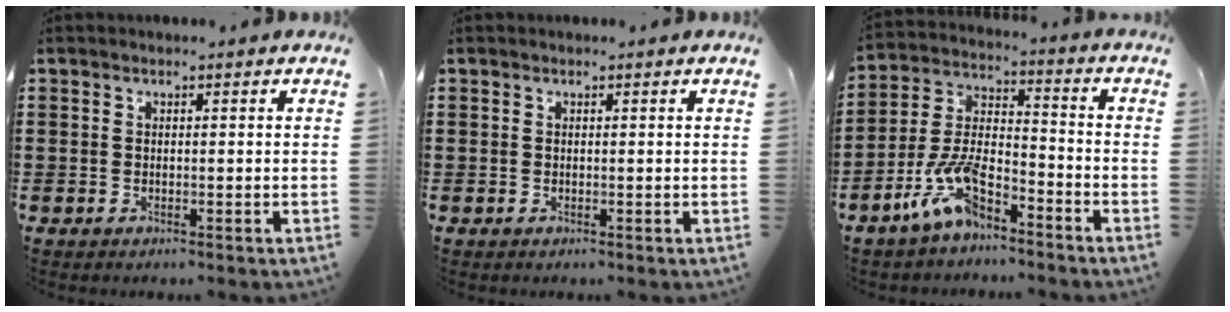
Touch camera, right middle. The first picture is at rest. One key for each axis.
{"total": 0.0}
{"total": 9.7, "fx": -6.7, "fy": 3.6, "fz": 6.1, "tx": -0.150, "ty": 0.002, "tz": -0.134}